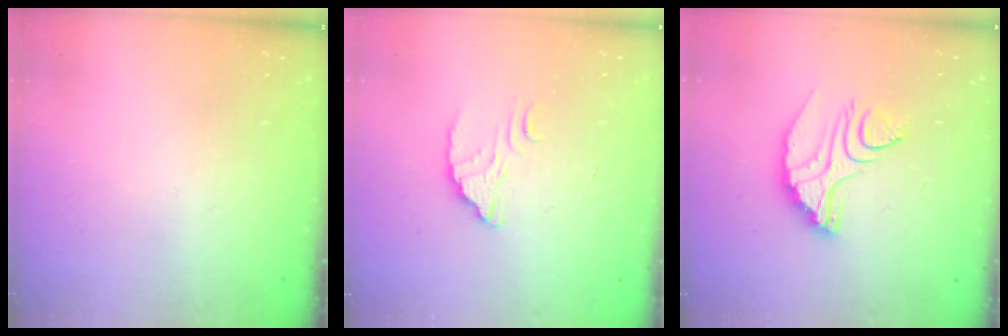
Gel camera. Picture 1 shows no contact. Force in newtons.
{"total": 2.4, "press": 2.4, "slide": 0.1}
{"total": 10.4, "press": 10.3, "slide": 0.8}